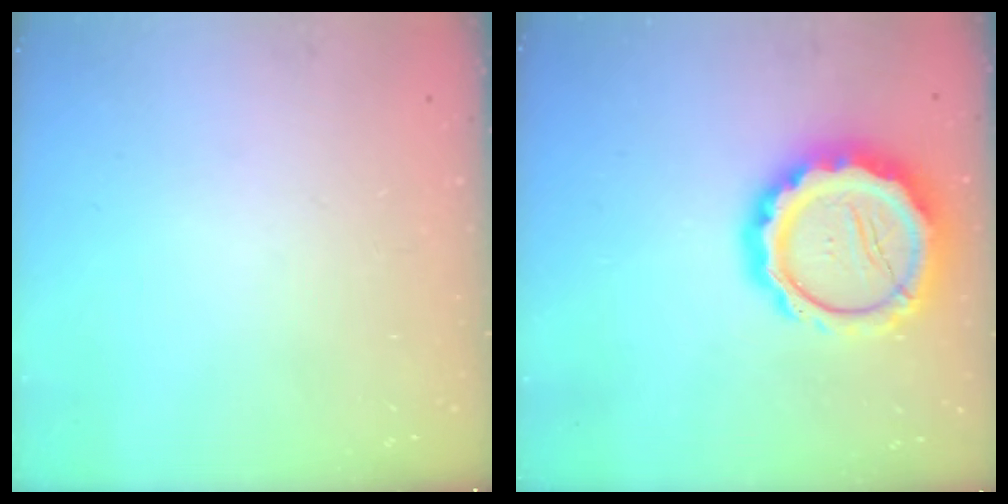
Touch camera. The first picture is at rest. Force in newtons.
{"total": 16.1, "press": 15.8, "slide": 3.1}